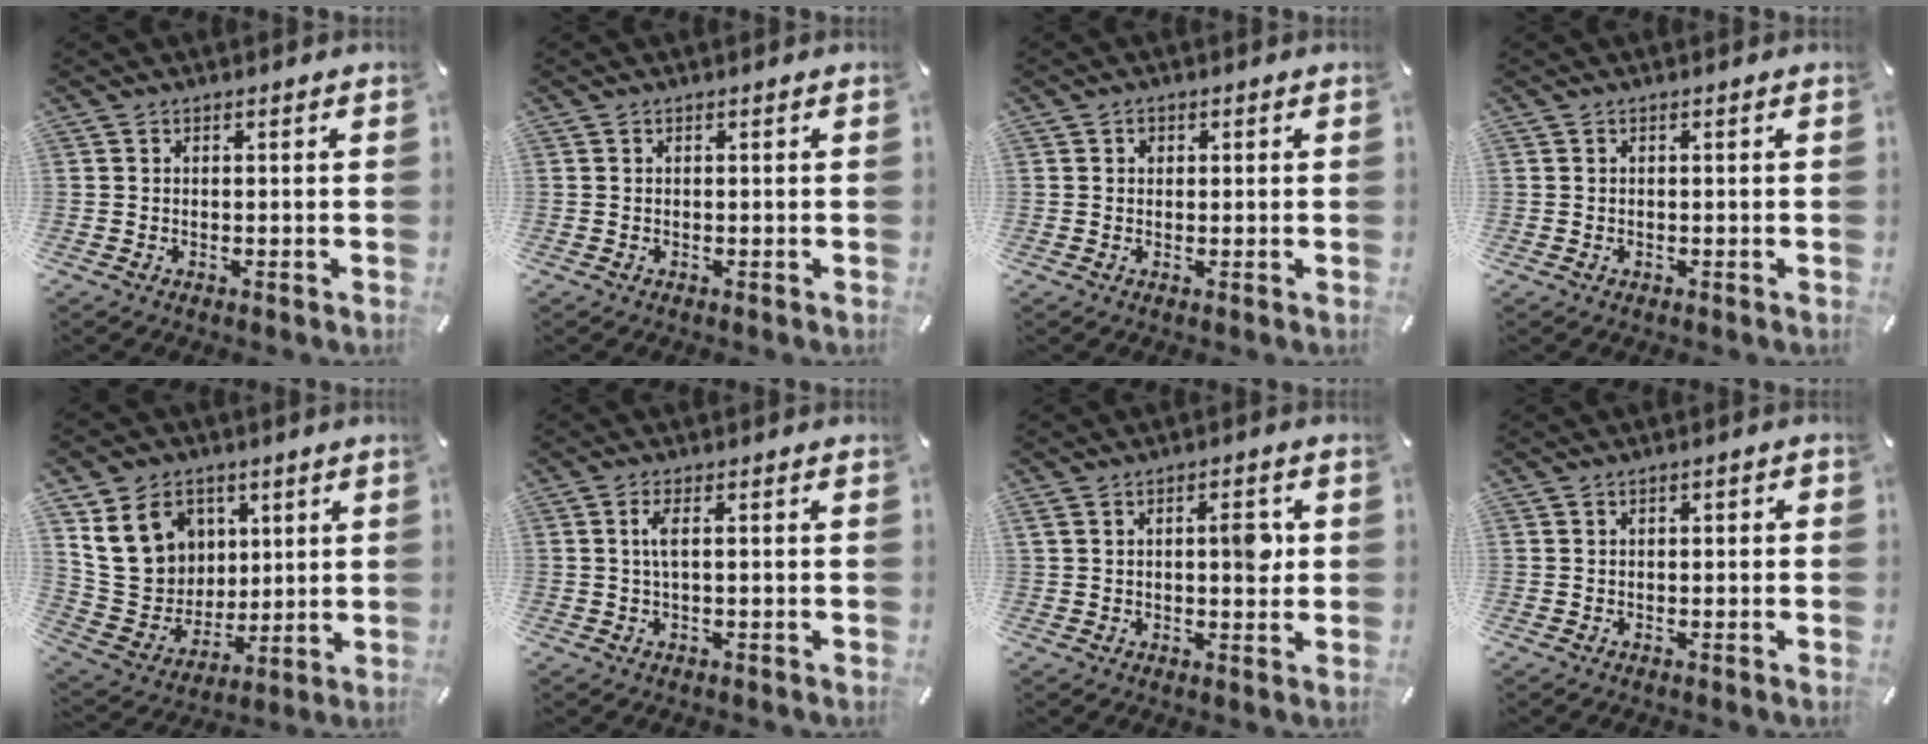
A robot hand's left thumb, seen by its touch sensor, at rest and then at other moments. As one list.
[{"total": 0.0}, {"total": 1.2, "force": [0.3, 1.1, 0.4], "torque": [-0.001, 0.002, 0.002]}, {"total": 0.0}, {"total": 16.2, "force": [5.8, 13.6, 6.5], "torque": [-0.130, -0.015, 0.120]}, {"total": 3.3, "force": [0.3, 0.5, 3.2], "torque": [-0.062, -0.002, 0.003]}, {"total": 6.3, "force": [1.4, 2.8, 5.5], "torque": [-0.077, -0.006, 0.015]}, {"total": 1.2, "force": [-0.2, 0.7, 1.0], "torque": [-0.016, 0.005, -0.005]}]